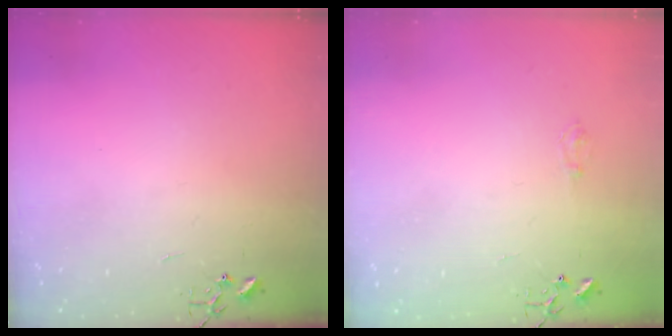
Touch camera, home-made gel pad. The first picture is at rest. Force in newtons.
{"total": 3.8, "press": 3.8, "slide": 0.5}